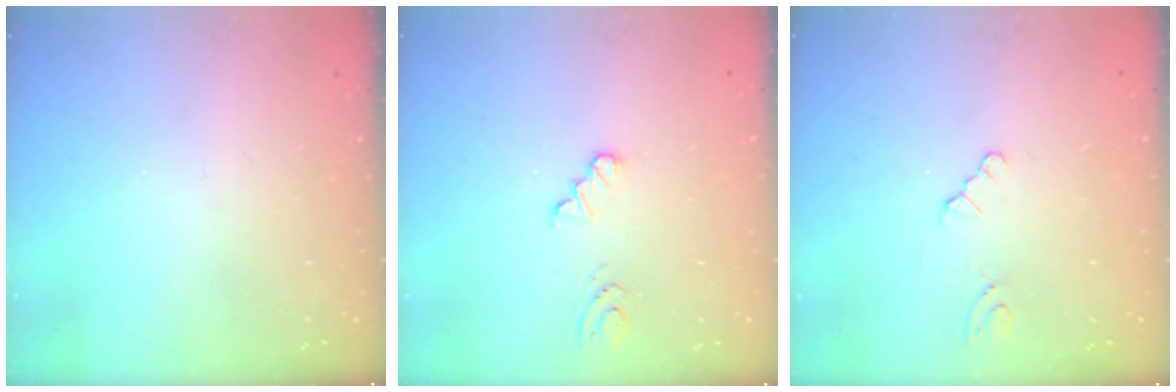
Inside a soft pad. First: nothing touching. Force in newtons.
{"total": 1.1, "press": 1.1, "slide": 0.2}
{"total": 0.0}